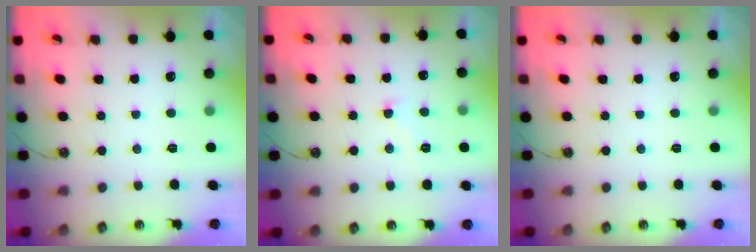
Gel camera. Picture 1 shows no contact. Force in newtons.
{"total": 3.0, "press": 2.9, "slide": 0.7}
{"total": 0.0}